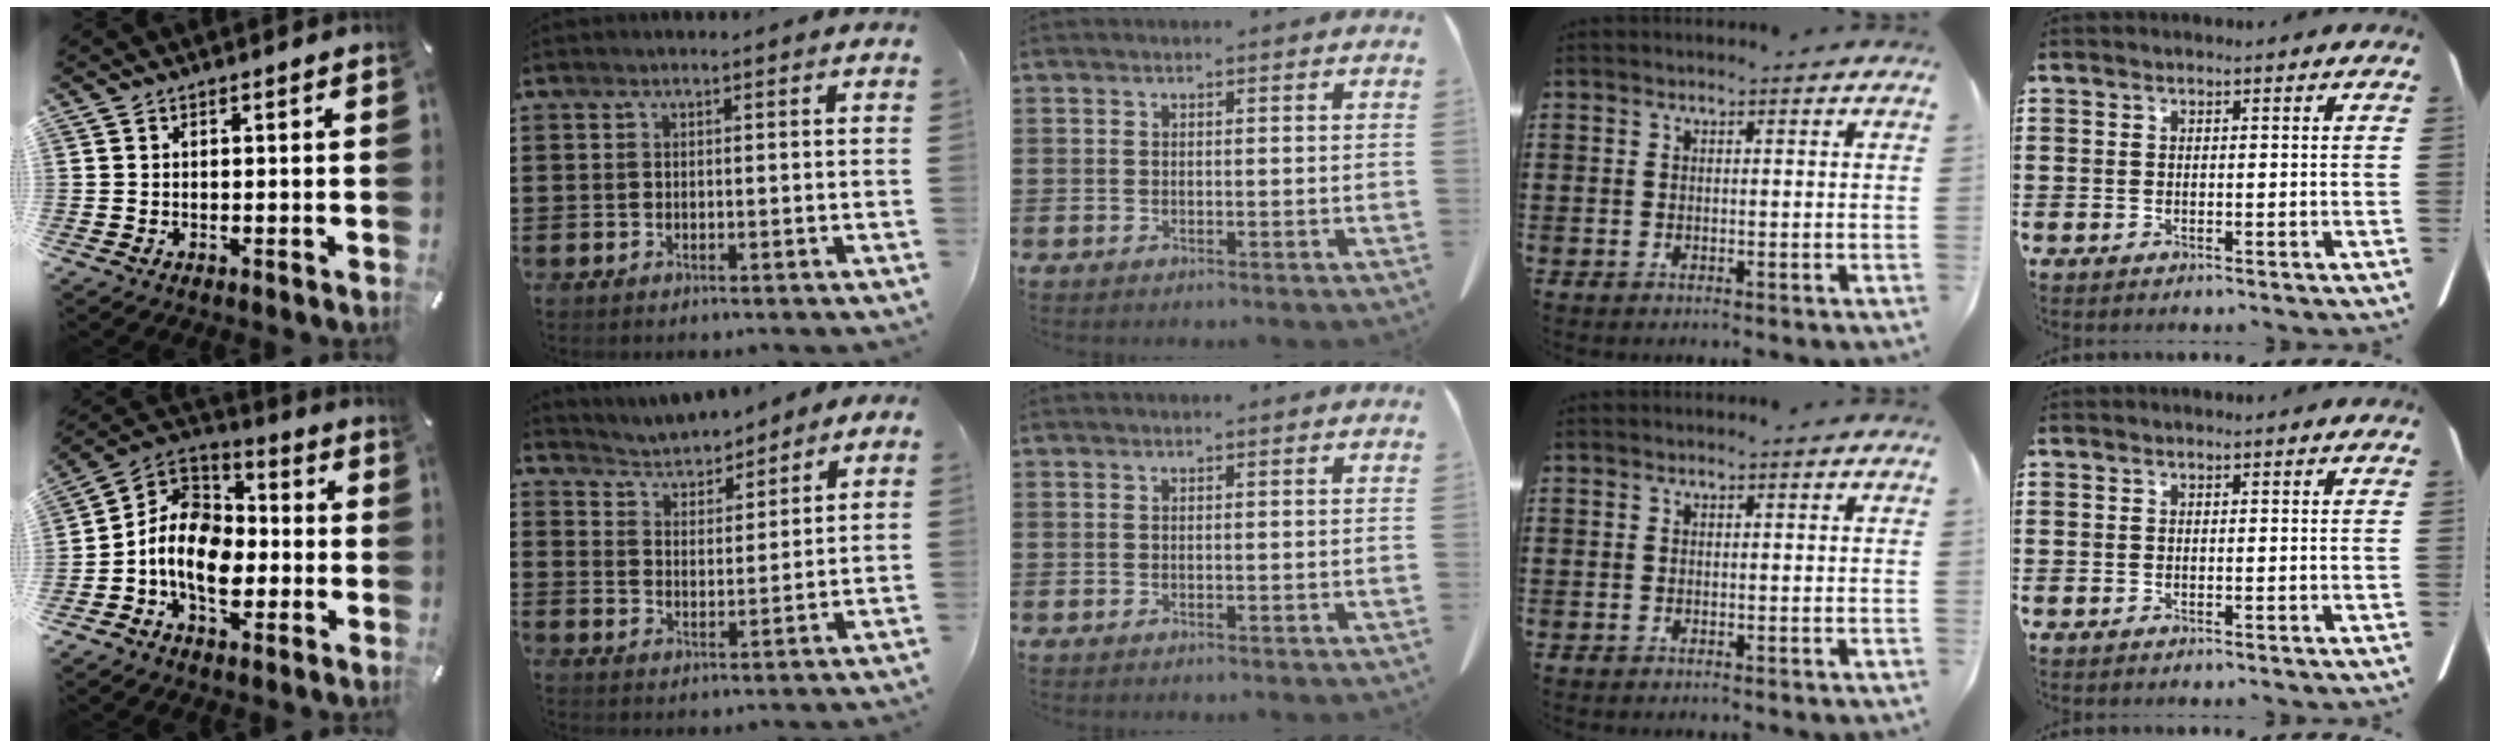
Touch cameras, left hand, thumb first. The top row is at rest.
{"thumb": {"total": 12.2, "force": [-4.5, 9.0, 6.9], "torque": [-0.157, 0.020, -0.087]}, "index": {"total": 3.9, "force": [3.8, 1.1, 0.2], "torque": [-0.027, -0.020, 0.063]}}